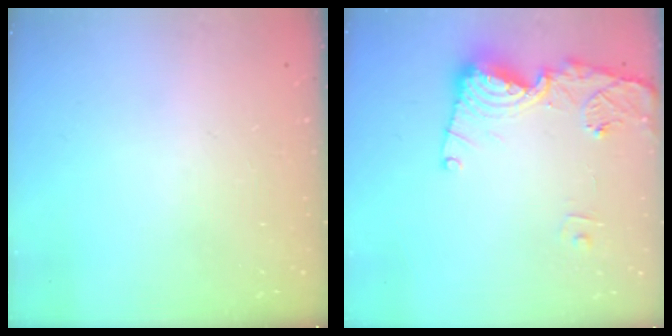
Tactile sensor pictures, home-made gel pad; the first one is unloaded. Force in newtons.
{"total": 13.6, "press": 13.5, "slide": 1.8}